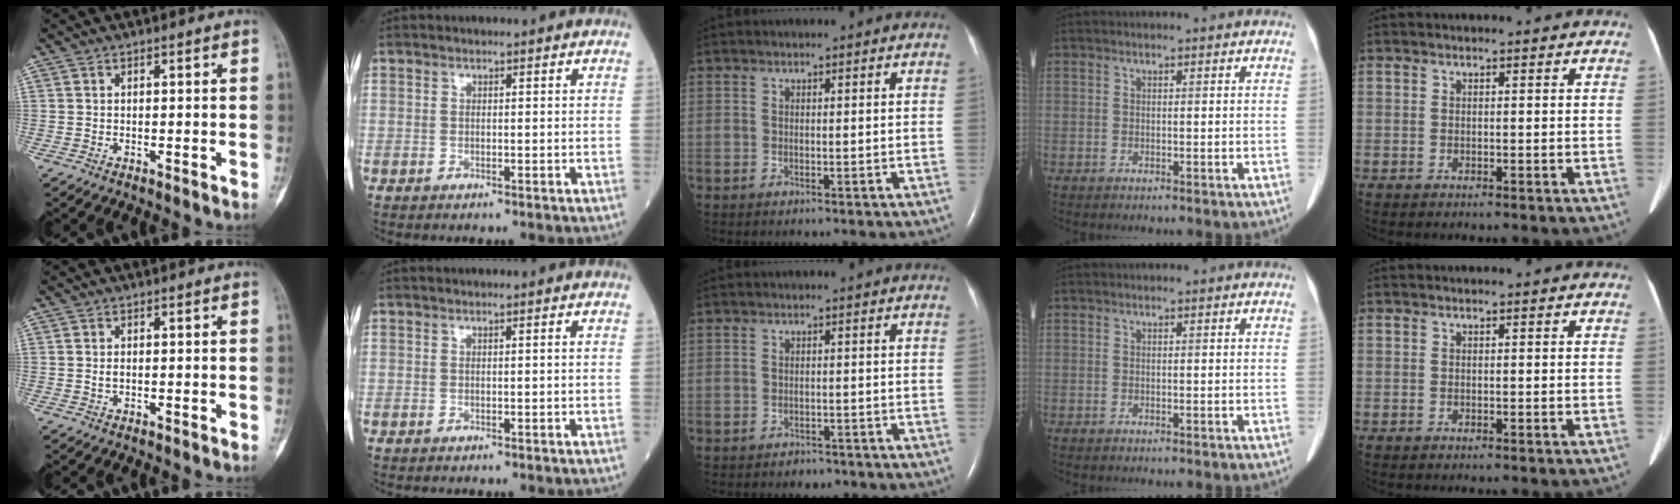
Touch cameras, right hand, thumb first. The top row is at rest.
{"thumb": {"total": 0.9, "force": [0.0, 0.6, 0.7], "torque": [-0.014, 0.000, -0.001]}, "middle": {"total": 1.4, "force": [-1.2, 0.8, 0.1], "torque": [-0.009, 0.001, -0.016]}}